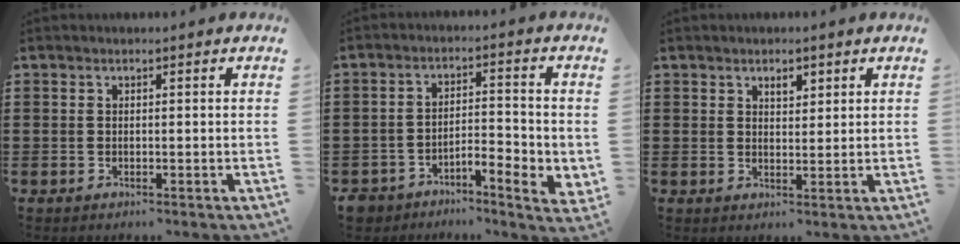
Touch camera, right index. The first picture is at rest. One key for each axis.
{"total": 4.7, "fx": -3.7, "fy": 1.3, "fz": 2.6, "tx": -0.051, "ty": 0.000, "tz": -0.073}
{"total": 2.2, "fx": 1.6, "fy": 1.1, "fz": 1.1, "tx": -0.018, "ty": 0.001, "tz": 0.027}